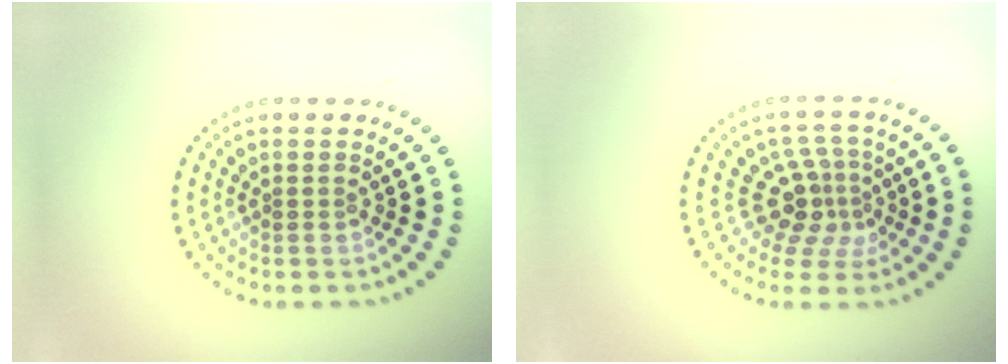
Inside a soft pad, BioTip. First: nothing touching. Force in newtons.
{"total": 3.7, "press": 2.6, "slide": 2.7}